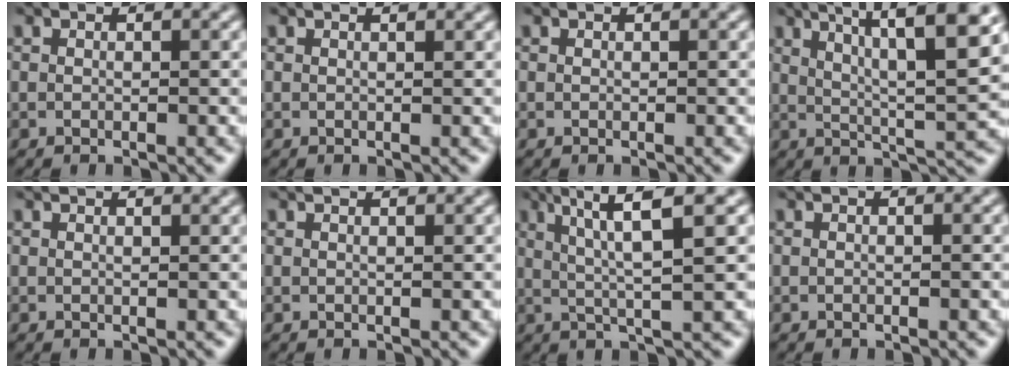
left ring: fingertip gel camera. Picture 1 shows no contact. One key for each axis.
{"total": 1.1, "fx": 1.0, "fy": 0.3, "fz": 0.4, "tx": -0.001, "ty": 0.004, "tz": 0.003}
{"total": 0.0}
{"total": 9.6, "fx": 4.2, "fy": 2.7, "fz": 8.2, "tx": -0.135, "ty": 0.013, "tz": 0.075}
{"total": 1.8, "fx": 1.5, "fy": 0.6, "fz": 0.7, "tx": 0.004, "ty": 0.007, "tz": 0.002}
{"total": 1.6, "fx": 1.3, "fy": 0.5, "fz": 0.6, "tx": 0.004, "ty": 0.006, "tz": 0.001}
{"total": 5.7, "fx": 2.1, "fy": 0.7, "fz": 5.2, "tx": -0.099, "ty": 0.012, "tz": 0.042}
{"total": 0.0}